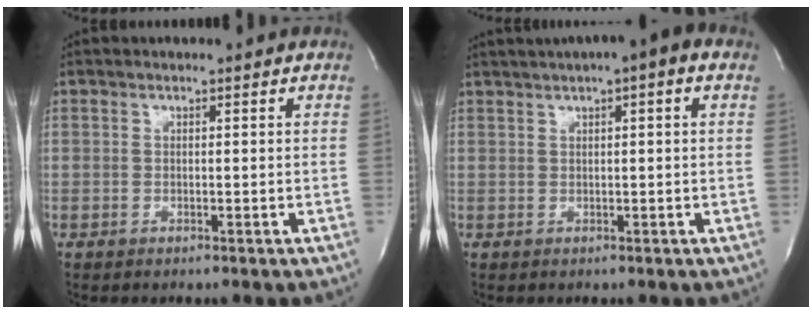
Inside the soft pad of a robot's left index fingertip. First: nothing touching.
{"total": 6.6, "force": [3.3, 0.7, 5.6], "torque": [-0.088, 0.026, 0.044]}